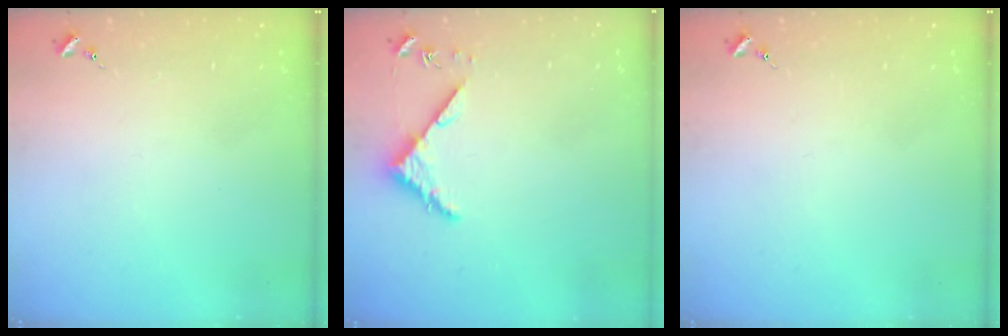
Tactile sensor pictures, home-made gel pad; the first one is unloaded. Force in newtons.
{"total": 4.3, "press": 4.3, "slide": 0.4}
{"total": 0.0}